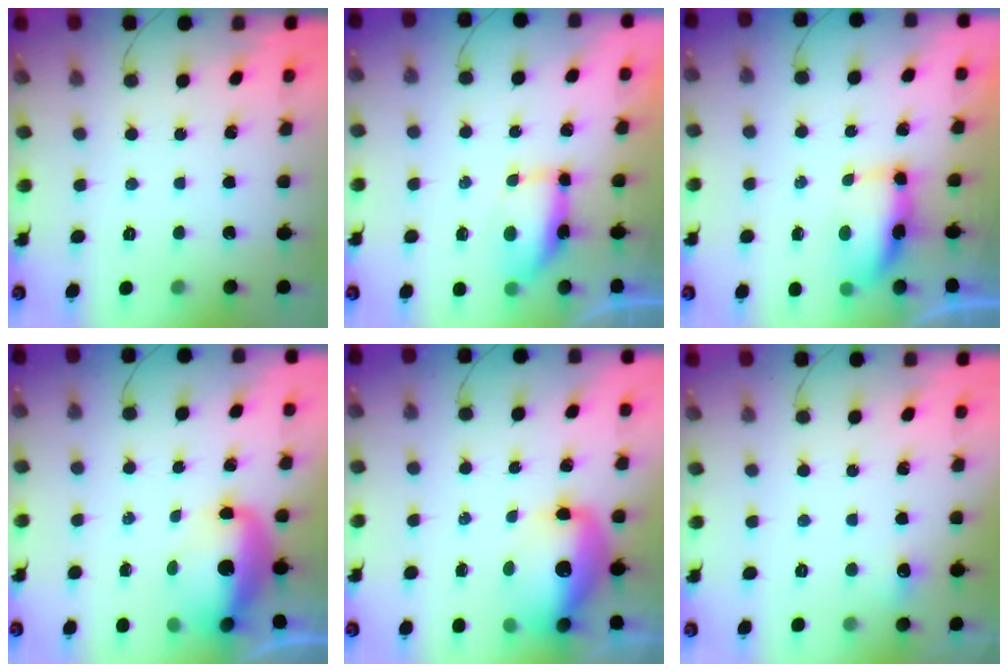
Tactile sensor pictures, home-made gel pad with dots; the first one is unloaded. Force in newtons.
{"total": 7.0, "press": 7.0, "slide": 0.5}
{"total": 6.5, "press": 6.4, "slide": 0.9}
{"total": 11.2, "press": 10.9, "slide": 2.9}
{"total": 12.8, "press": 12.4, "slide": 2.9}
{"total": 4.9, "press": 4.7, "slide": 1.3}